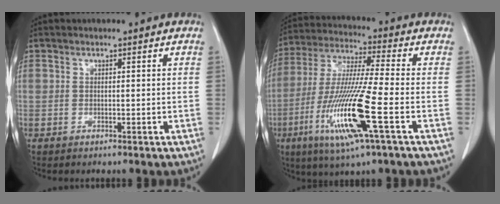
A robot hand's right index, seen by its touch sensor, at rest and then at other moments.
{"total": 15.9, "force": [-5.5, 0.1, 14.9], "torque": [-0.311, -0.024, -0.106]}